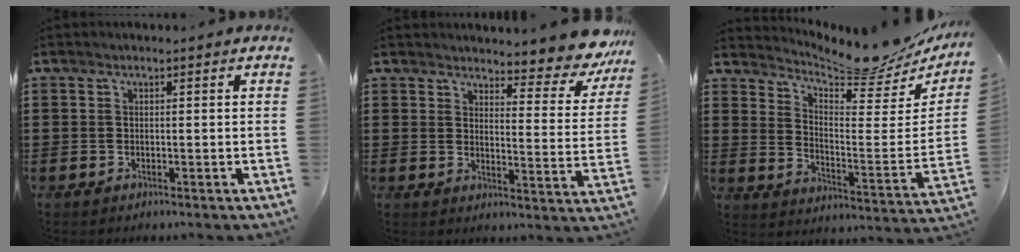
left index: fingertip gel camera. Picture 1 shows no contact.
{"total": 5.7, "force": [5.3, 0.7, 2.0], "torque": [-0.040, -0.041, 0.089]}
{"total": 8.3, "force": [8.0, 0.8, 2.2], "torque": [-0.046, -0.073, 0.136]}